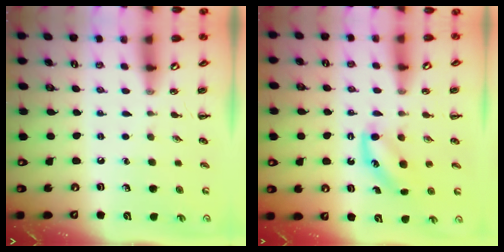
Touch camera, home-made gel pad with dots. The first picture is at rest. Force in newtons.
{"total": 4.9, "press": 4.7, "slide": 1.3}